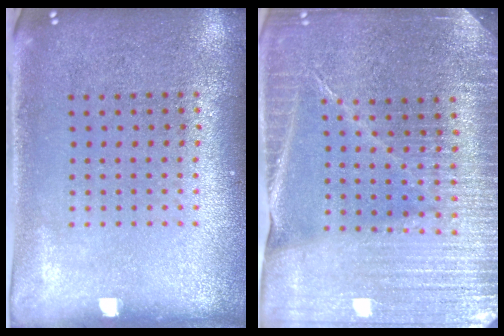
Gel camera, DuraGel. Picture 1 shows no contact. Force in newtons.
{"total": 4.3, "press": 4.0, "slide": 1.7}